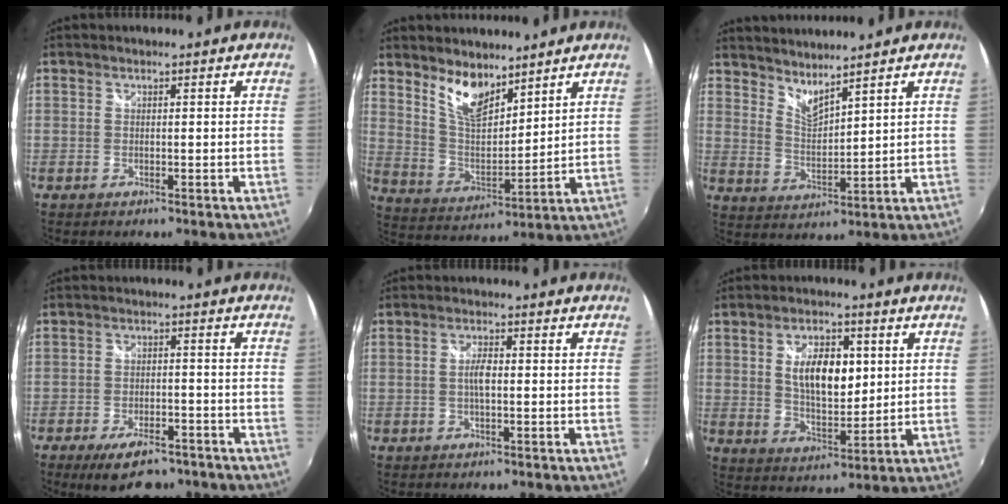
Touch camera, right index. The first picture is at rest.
{"total": 9.5, "force": [6.9, 3.6, 5.4], "torque": [-0.096, -0.004, 0.136]}
{"total": 5.9, "force": [5.4, 0.6, 2.3], "torque": [-0.039, -0.011, 0.099]}
{"total": 10.1, "force": [-7.4, 4.1, 5.4], "torque": [-0.119, -0.010, -0.111]}
{"total": 2.6, "force": [-0.3, 0.8, 2.5], "torque": [-0.048, 0.003, -0.006]}
{"total": 10.5, "force": [2.5, 5.3, 8.7], "torque": [-0.148, 0.005, 0.047]}